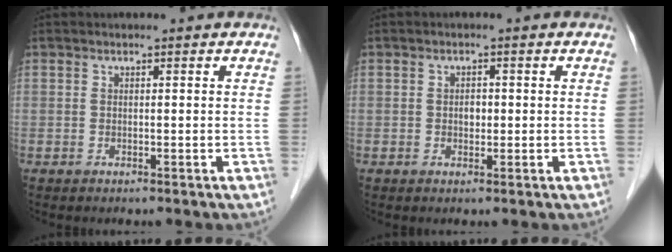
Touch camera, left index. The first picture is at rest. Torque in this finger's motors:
{"motor_torque": [0.08, 0.03, 0.00, 0.00]}